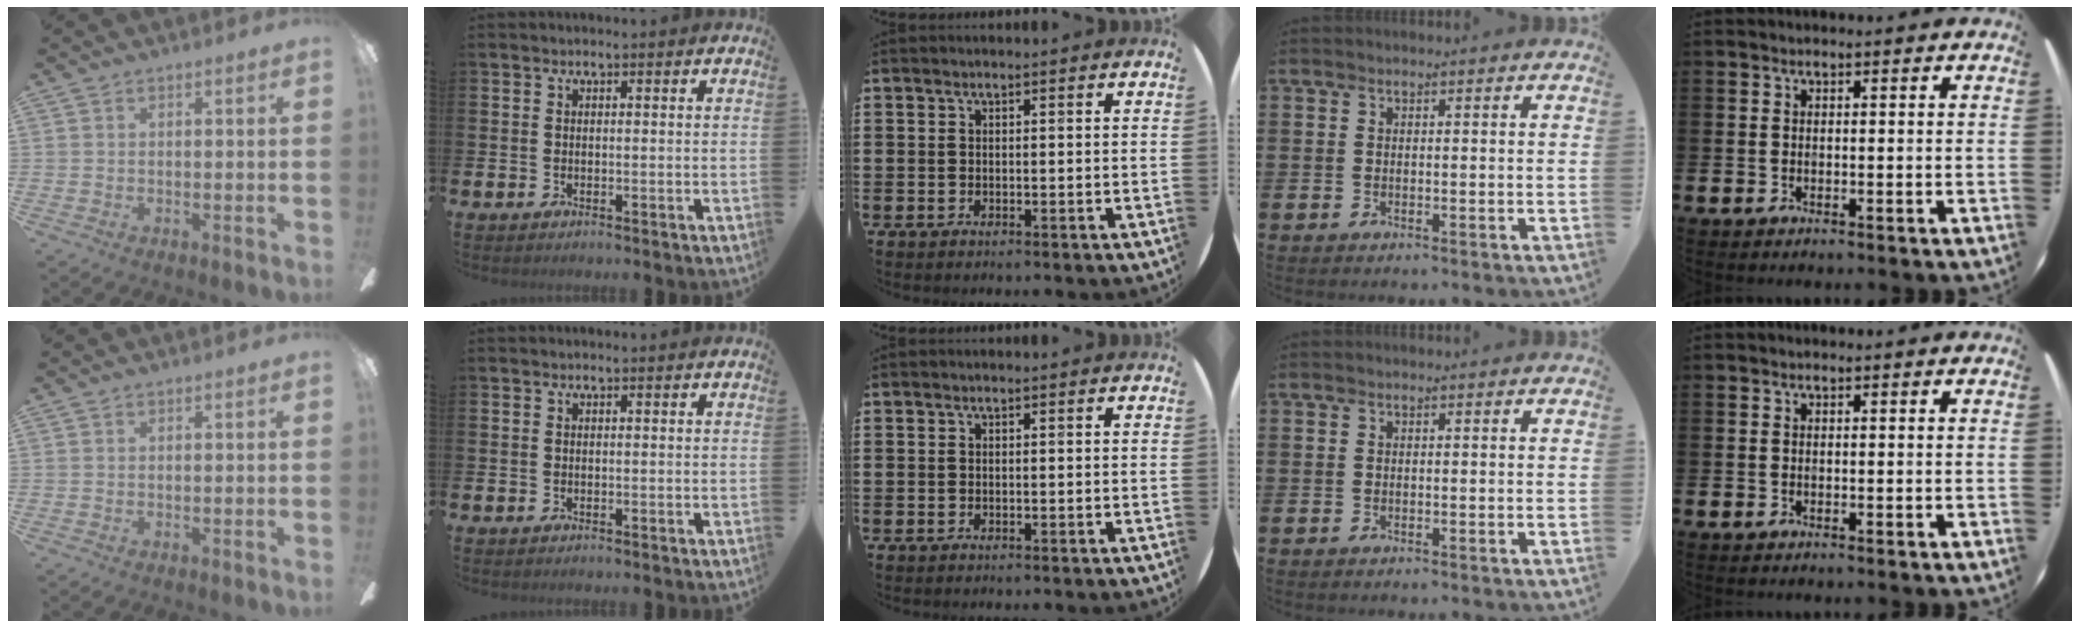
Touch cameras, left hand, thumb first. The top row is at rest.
{}